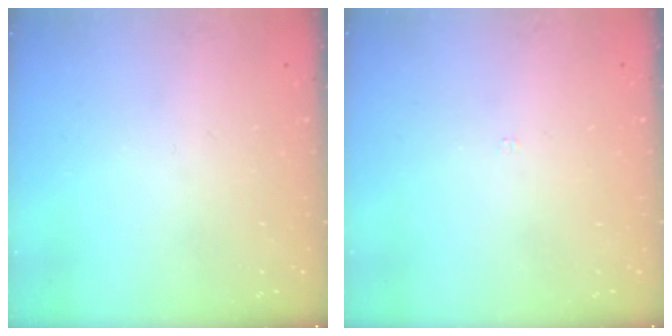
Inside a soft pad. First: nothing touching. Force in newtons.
{"total": 1.8, "press": 1.7, "slide": 0.3}